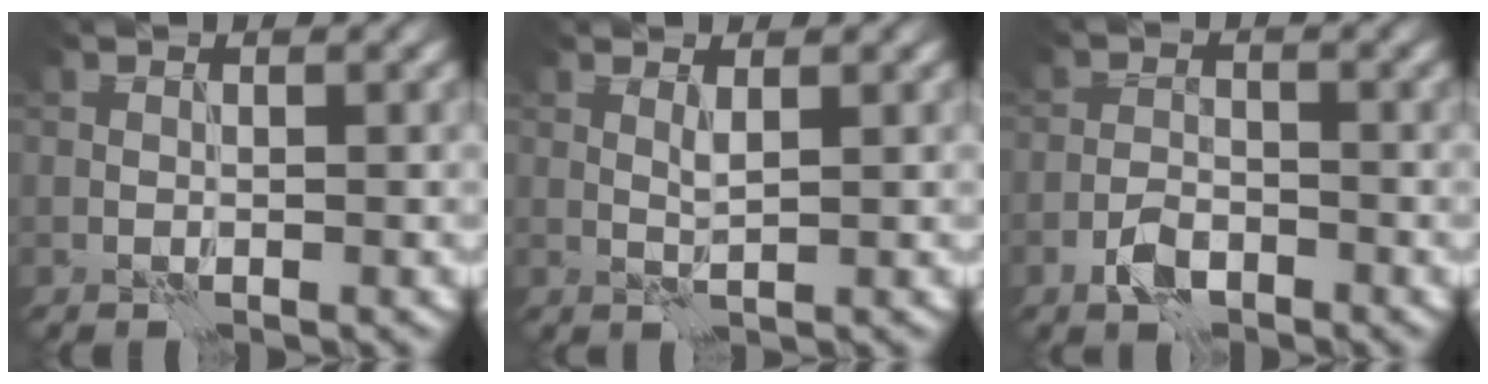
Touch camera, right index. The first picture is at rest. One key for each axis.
{"total": 1.1, "fx": 0.6, "fy": 0.0, "fz": 0.9, "tx": -0.024, "ty": 0.000, "tz": 0.011}
{"total": 2.6, "fx": -1.6, "fy": 1.3, "fz": 1.5, "tx": -0.025, "ty": 0.005, "tz": -0.036}